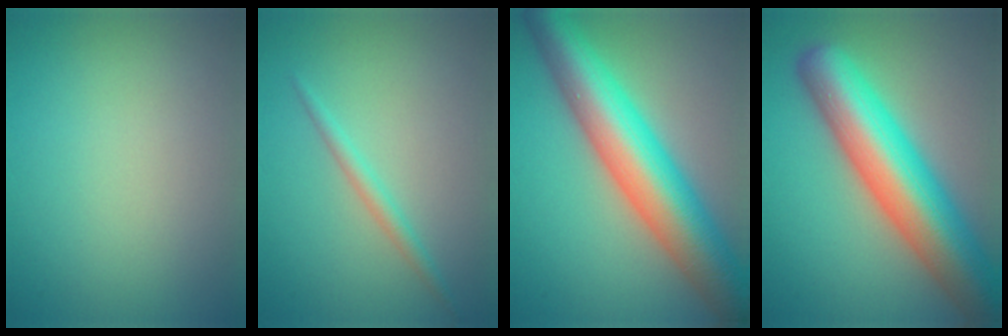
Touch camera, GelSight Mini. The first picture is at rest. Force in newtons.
{"total": 1.5, "press": 1.5, "slide": 0.1}
{"total": 11.0, "press": 10.9, "slide": 0.3}
{"total": 11.8, "press": 11.8, "slide": 0.6}